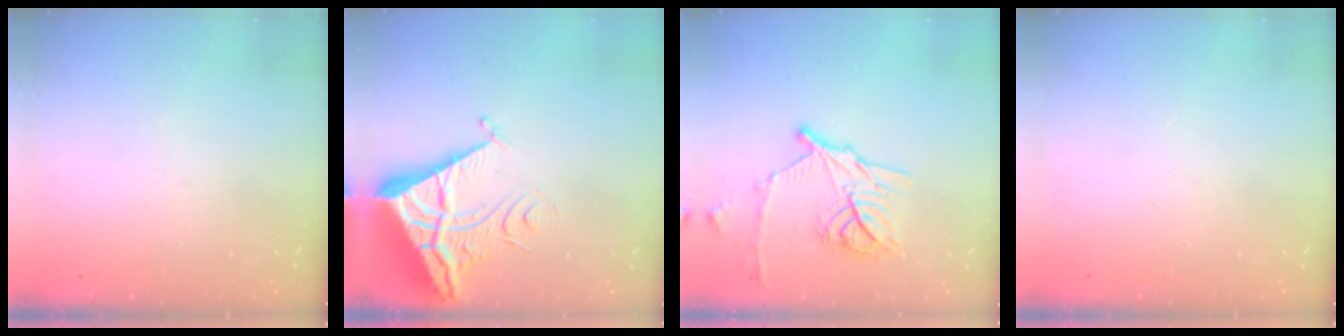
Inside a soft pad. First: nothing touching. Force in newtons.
{"total": 9.6, "press": 9.5, "slide": 1.1}
{"total": 14.9, "press": 14.9, "slide": 0.8}
{"total": 0.0}